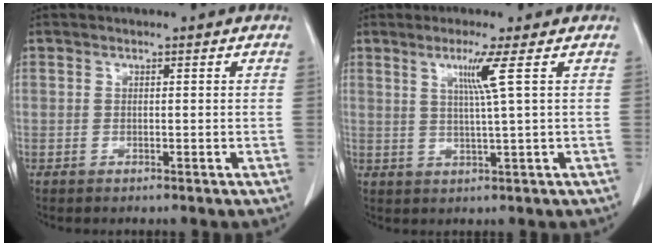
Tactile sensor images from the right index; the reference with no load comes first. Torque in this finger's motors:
{"motor_torque": [0.43, 0.11, 0.19, 0.10]}